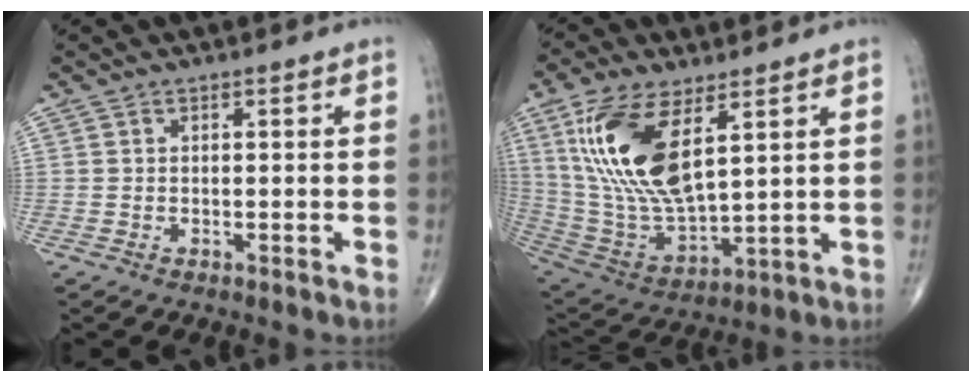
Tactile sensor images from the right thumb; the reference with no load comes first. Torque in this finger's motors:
{"motor_torque": [-0.29, 3.20, 1.95, 0.82, 0.58]}